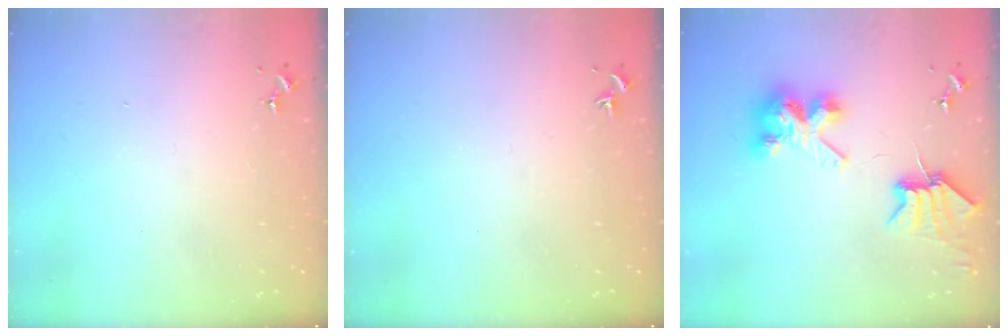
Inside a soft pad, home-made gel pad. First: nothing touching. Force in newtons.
{"total": 0.0}
{"total": 8.8, "press": 8.7, "slide": 1.2}